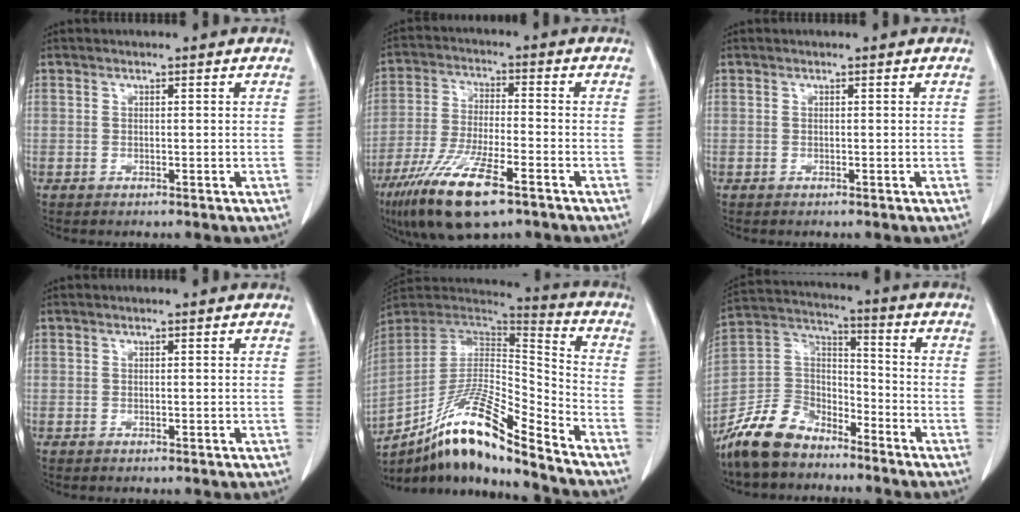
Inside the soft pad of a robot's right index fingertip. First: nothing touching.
{"total": 13.3, "force": [-8.1, 2.5, 10.3], "torque": [-0.204, -0.027, -0.143]}
{"total": 0.0}
{"total": 0.0}
{"total": 17.1, "force": [-13.0, 1.3, 11.1], "torque": [-0.204, 0.006, -0.235]}
{"total": 11.5, "force": [-9.2, 5.5, 4.1], "torque": [-0.094, 0.021, -0.182]}